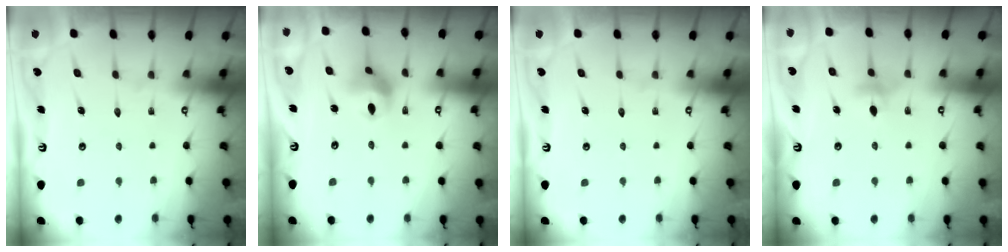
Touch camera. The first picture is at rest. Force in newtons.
{"total": 6.9, "press": 6.9, "slide": 0.5}
{"total": 0.0}
{"total": 3.7, "press": 3.6, "slide": 0.9}